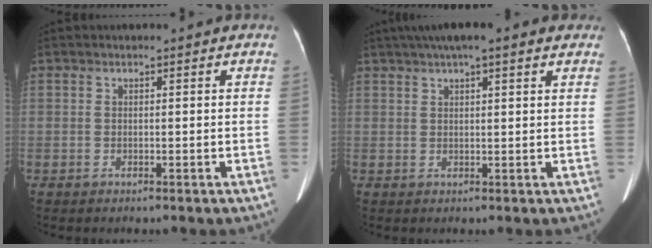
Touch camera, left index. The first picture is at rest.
{"total": 9.4, "force": [6.7, 1.7, 6.3], "torque": [-0.097, 0.040, 0.091]}